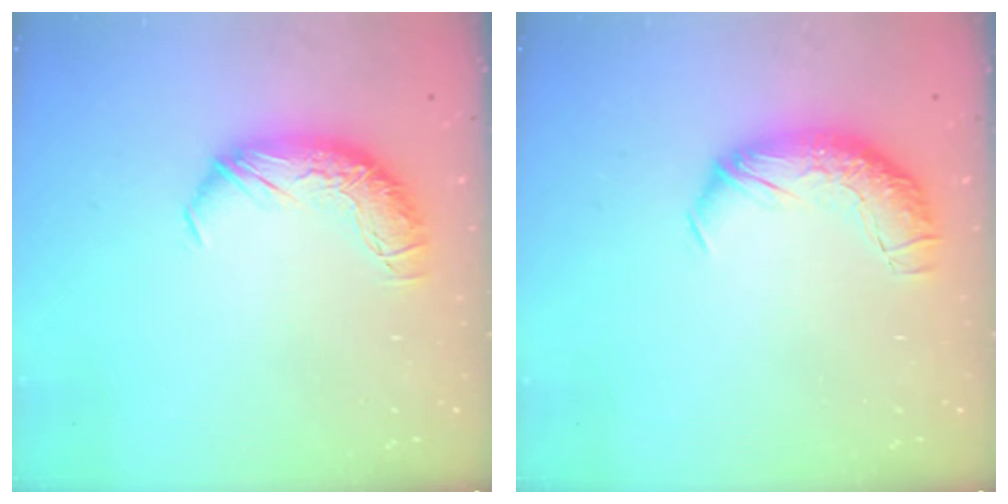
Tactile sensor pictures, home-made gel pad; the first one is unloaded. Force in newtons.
{"total": 2.3, "press": 0.9, "slide": 2.2}